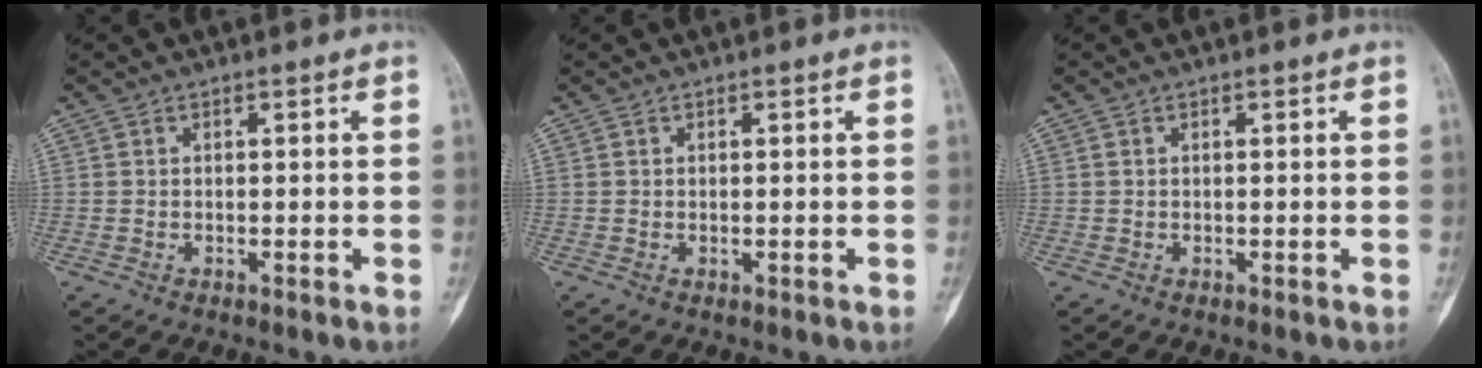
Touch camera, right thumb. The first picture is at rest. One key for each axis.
{"total": 0.0}
{"total": 0.0}